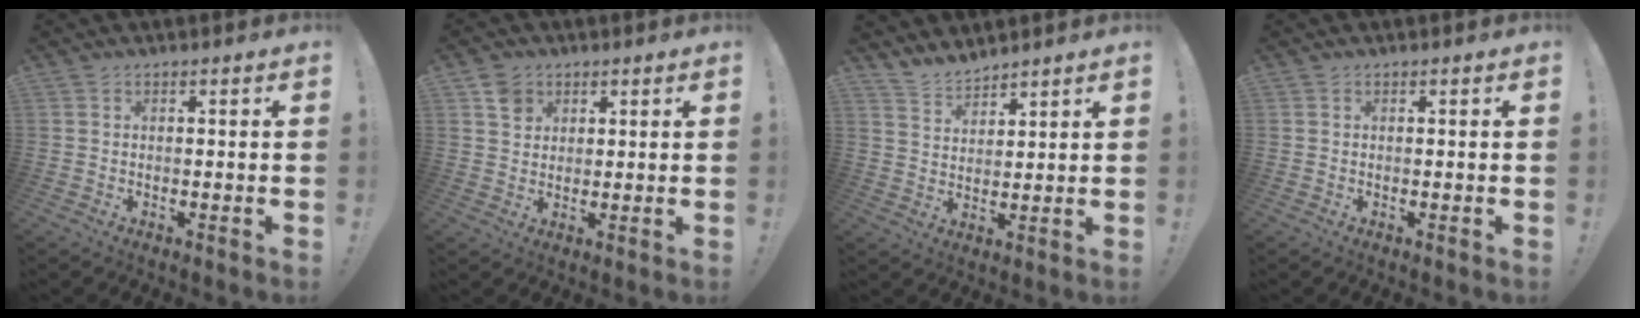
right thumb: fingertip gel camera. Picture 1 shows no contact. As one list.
[{"total": 4.7, "force": [2.4, 3.9, 1.1], "torque": [-0.001, -0.008, 0.043]}, {"total": 5.8, "force": [5.5, 1.7, 0.7], "torque": [-0.021, -0.041, 0.104]}, {"total": 0.0}]